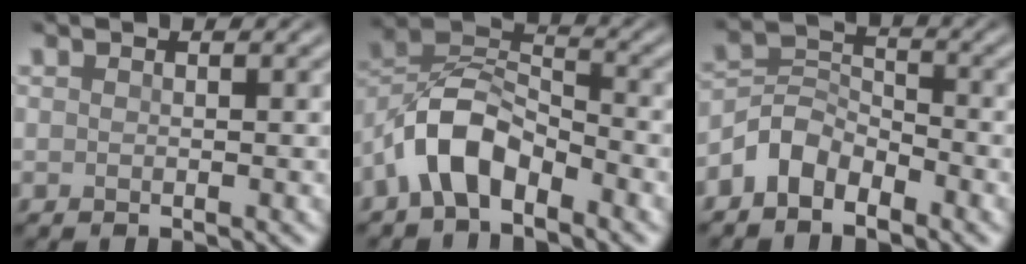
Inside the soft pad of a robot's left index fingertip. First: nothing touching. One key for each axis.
{"total": 6.0, "fx": -3.7, "fy": 3.0, "fz": 3.7, "tx": -0.065, "ty": 0.015, "tz": -0.078}
{"total": 4.0, "fx": -2.7, "fy": 2.3, "fz": 1.8, "tx": -0.032, "ty": 0.010, "tz": -0.064}